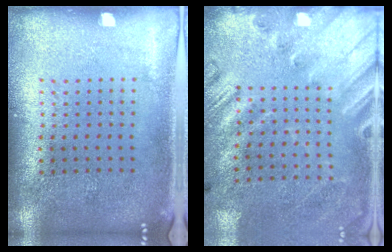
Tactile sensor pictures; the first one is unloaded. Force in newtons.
{"total": 2.7, "press": 1.9, "slide": 1.9}